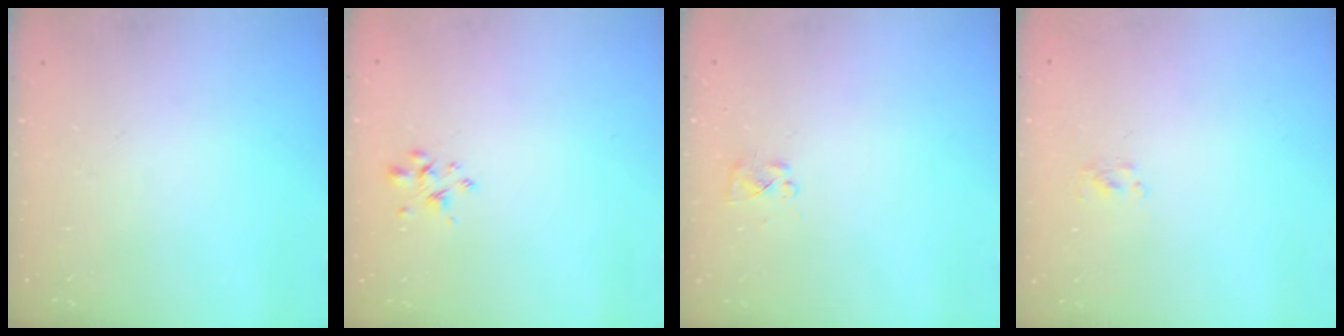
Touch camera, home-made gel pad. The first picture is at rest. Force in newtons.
{"total": 2.6, "press": 2.5, "slide": 0.7}
{"total": 2.5, "press": 2.4, "slide": 0.8}
{"total": 1.8, "press": 1.6, "slide": 0.8}